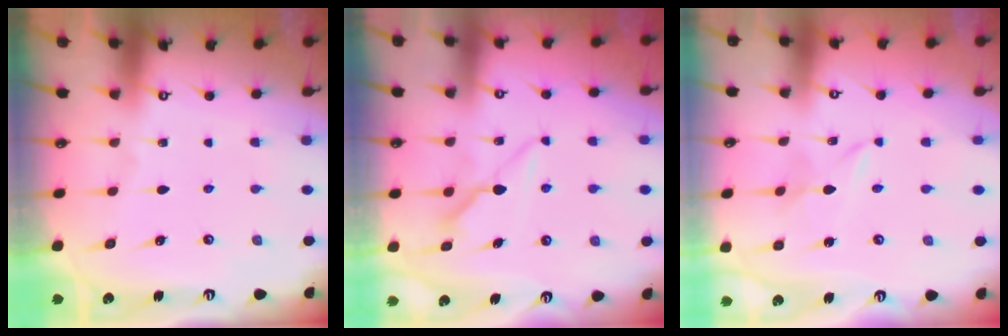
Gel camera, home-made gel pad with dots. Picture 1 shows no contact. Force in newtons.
{"total": 8.4, "press": 8.4, "slide": 0.3}
{"total": 2.5, "press": 2.5, "slide": 0.3}